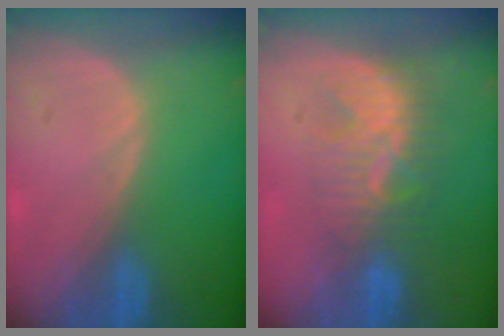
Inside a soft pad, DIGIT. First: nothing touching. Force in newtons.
{"total": 7.7, "press": 7.4, "slide": 2.3}